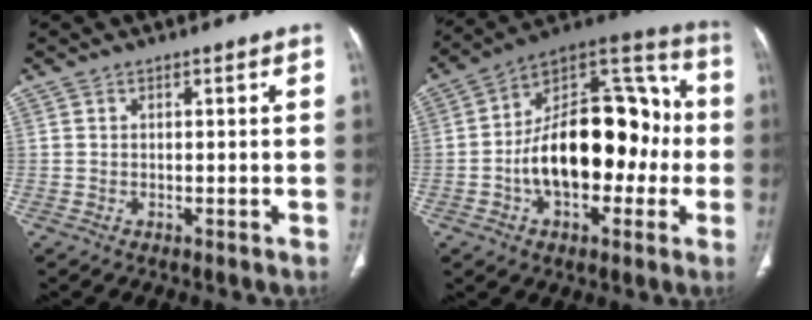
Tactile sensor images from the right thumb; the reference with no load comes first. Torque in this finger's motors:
{"motor_torque": [1.45, 3.56, 1.69, -0.43, 0.19]}